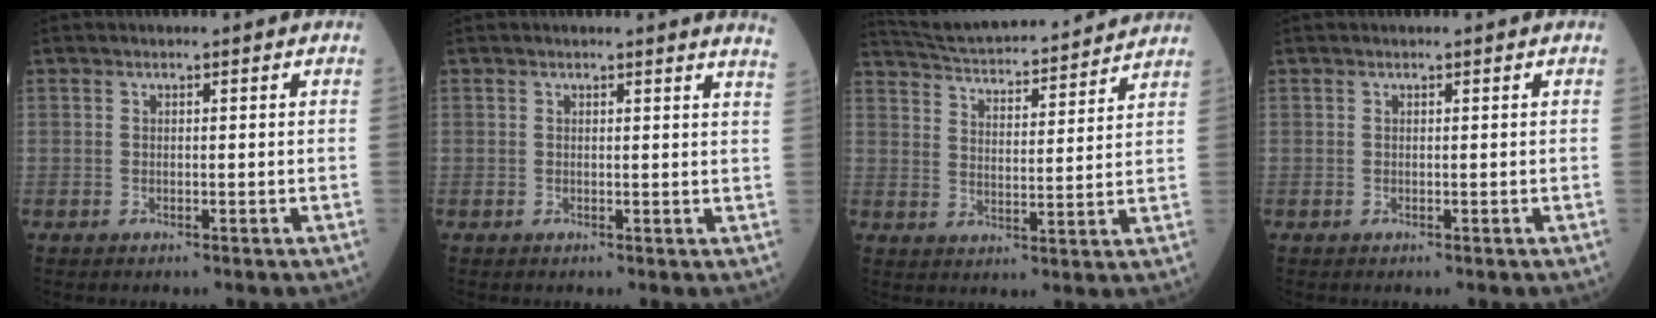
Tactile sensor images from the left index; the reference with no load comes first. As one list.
[{"total": 4.6, "force": [4.4, -0.5, 1.4], "torque": [-0.009, -0.018, 0.020]}, {"total": 18.6, "force": [17.5, 2.0, 6.2], "torque": [-0.101, 0.021, 0.253]}, {"total": 0.0}]